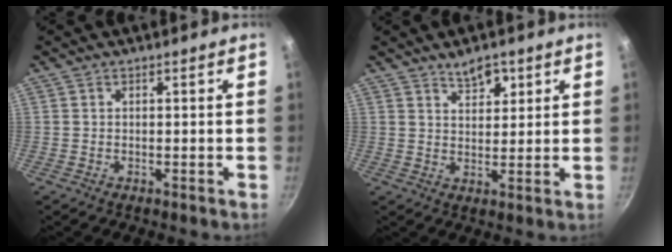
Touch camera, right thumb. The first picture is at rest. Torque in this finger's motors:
{"motor_torque": [0.18, 0.25, 0.13, -0.29, 0.03]}